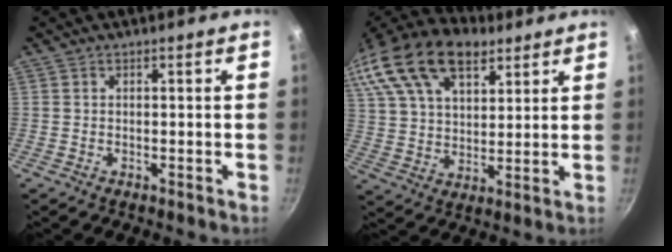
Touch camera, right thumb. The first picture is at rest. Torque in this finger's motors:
{"motor_torque": [0.56, 0.93, 1.09, 0.57, 0.16]}